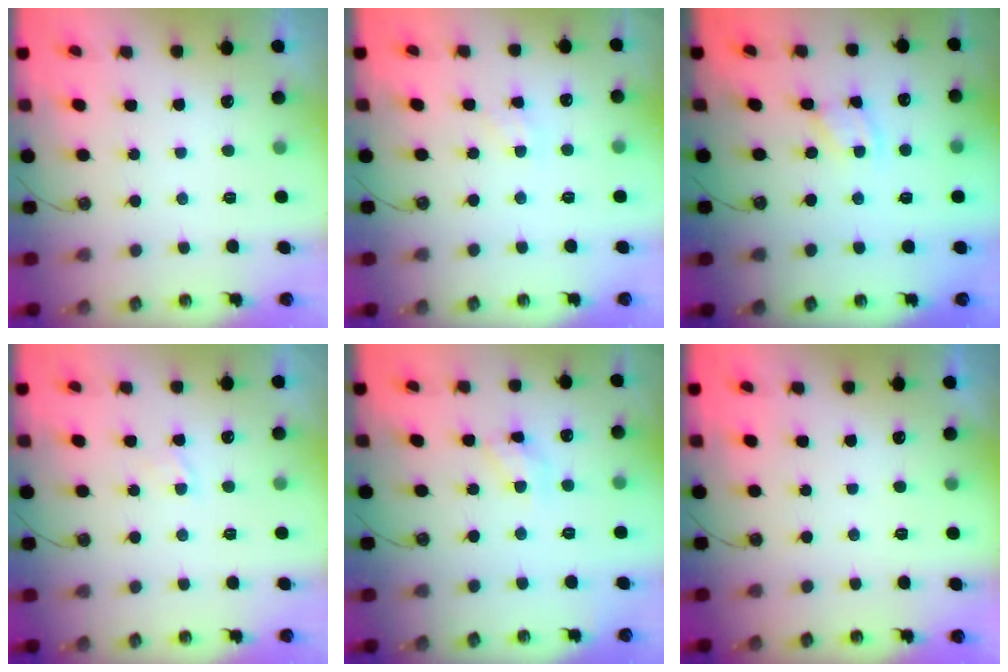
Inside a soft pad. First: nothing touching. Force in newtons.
{"total": 1.1, "press": 1.0, "slide": 0.2}
{"total": 1.9, "press": 1.9, "slide": 0.3}
{"total": 1.5, "press": 1.5, "slide": 0.3}
{"total": 8.5, "press": 8.5, "slide": 0.2}
{"total": 0.0}